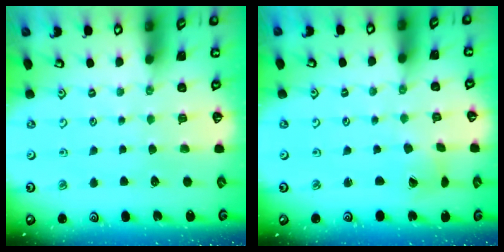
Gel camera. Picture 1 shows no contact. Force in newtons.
{"total": 1.5, "press": 1.5, "slide": 0.2}